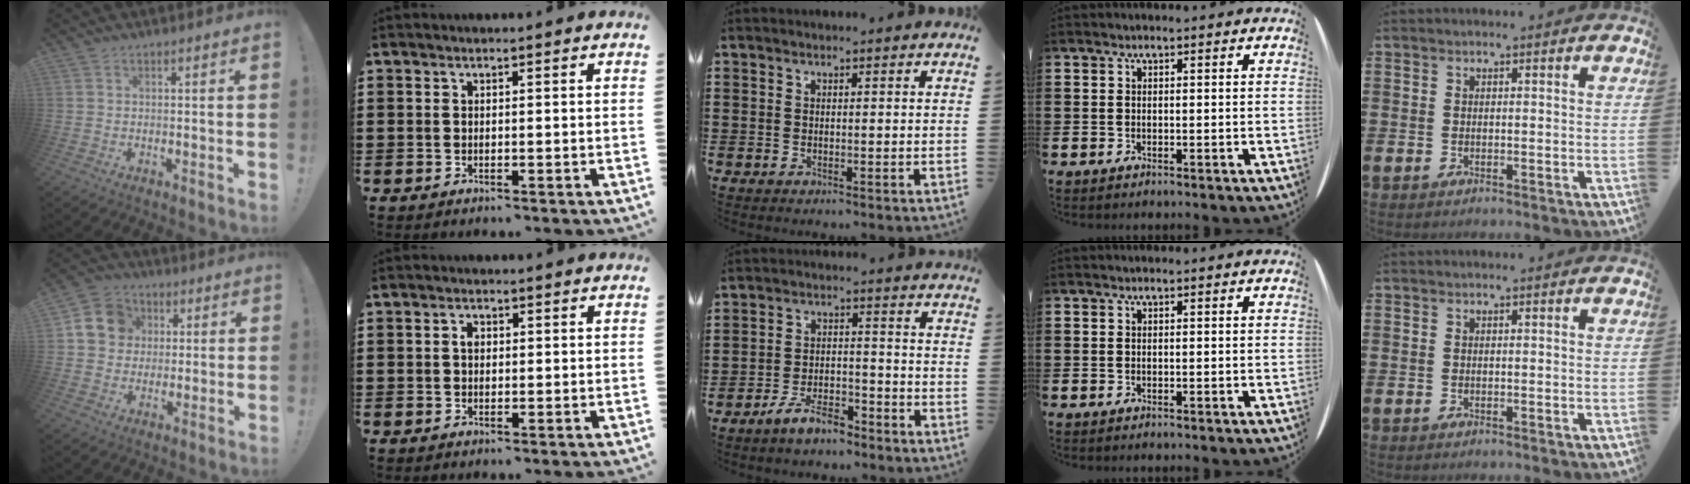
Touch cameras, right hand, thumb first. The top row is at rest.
{"thumb": {"total": 11.6, "force": [2.4, 10.4, 4.5], "torque": [-0.063, 0.009, 0.053]}, "index": {"total": 1.5, "force": [0.2, 1.0, 1.1], "torque": [-0.023, 0.007, 0.002]}, "middle": {"total": 6.2, "force": [-5.4, 1.7, 2.5], "torque": [-0.050, 0.007, -0.104]}}